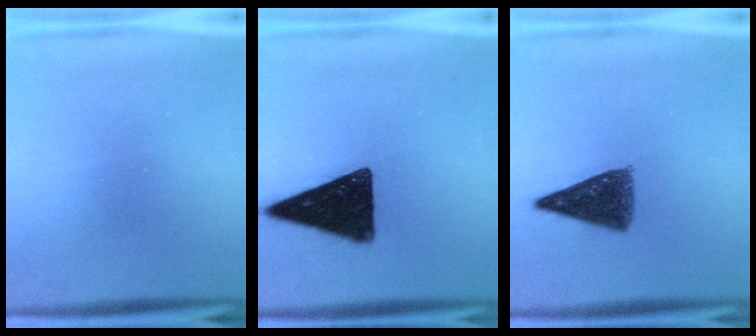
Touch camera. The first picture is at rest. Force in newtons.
{"total": 16.2}
{"total": 7.0}